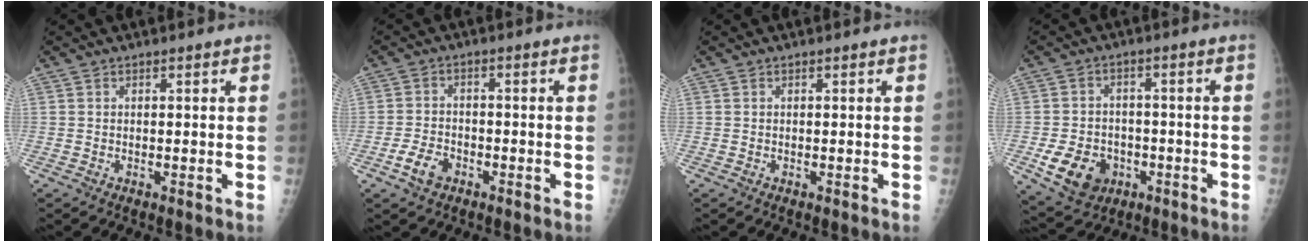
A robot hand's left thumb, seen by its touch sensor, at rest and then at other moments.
{"total": 4.8, "force": [-2.6, 3.1, 2.5], "torque": [-0.043, 0.017, -0.046]}
{"total": 0.0}
{"total": 10.1, "force": [-3.6, 7.9, 5.1], "torque": [-0.072, 0.017, -0.049]}